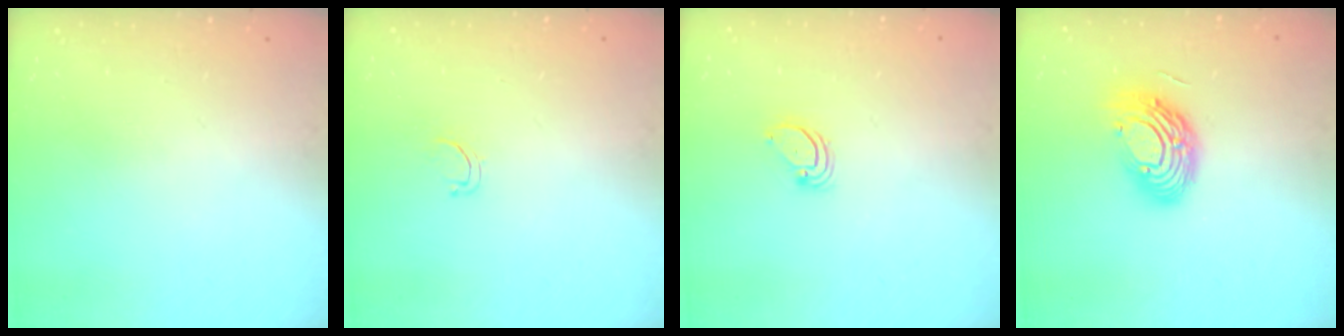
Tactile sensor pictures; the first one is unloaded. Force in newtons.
{"total": 2.6, "press": 2.5, "slide": 0.4}
{"total": 2.0, "press": 2.0, "slide": 0.1}
{"total": 13.0, "press": 12.9, "slide": 1.0}